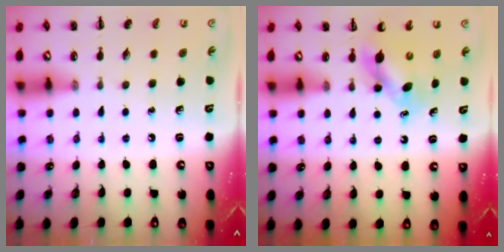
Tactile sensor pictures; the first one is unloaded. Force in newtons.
{"total": 5.2, "press": 5.1, "slide": 0.5}